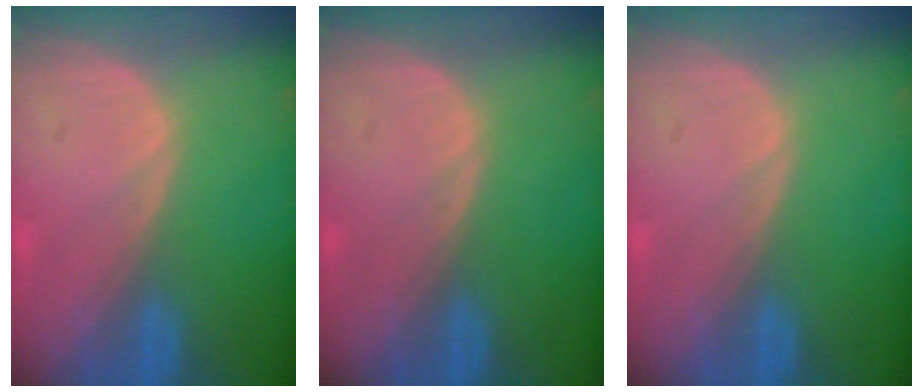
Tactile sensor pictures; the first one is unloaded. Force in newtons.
{"total": 0.0}
{"total": 0.0}